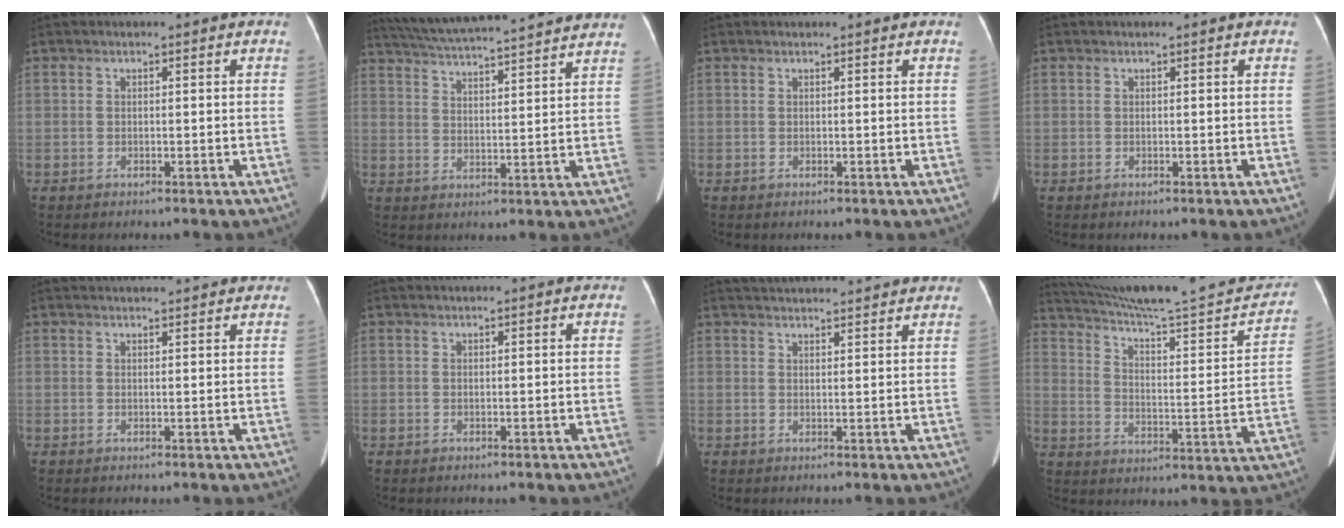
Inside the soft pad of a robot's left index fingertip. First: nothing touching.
{"total": 21.1, "force": [19.3, 0.8, 8.6], "torque": [-0.151, 0.022, 0.270]}
{"total": 1.2, "force": [1.1, 0.0, 0.4], "torque": [-0.008, 0.012, 0.015]}
{"total": 0.0}
{"total": 8.2, "force": [7.9, 0.5, 2.2], "torque": [-0.026, 0.032, 0.090]}
{"total": 2.1, "force": [1.9, -0.1, 0.8], "torque": [-0.009, 0.022, 0.029]}
{"total": 12.6, "force": [11.9, 0.7, 4.0], "torque": [-0.063, 0.034, 0.156]}
{"total": 26.5, "force": [24.0, 2.3, 11.0], "torque": [-0.167, -0.039, 0.326]}